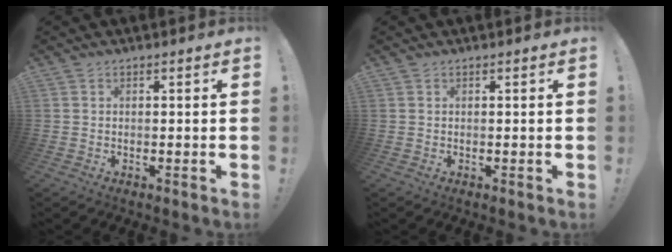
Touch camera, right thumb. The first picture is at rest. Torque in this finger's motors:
{"motor_torque": [0.00, -0.07, 0.12, -0.04, 0.06]}